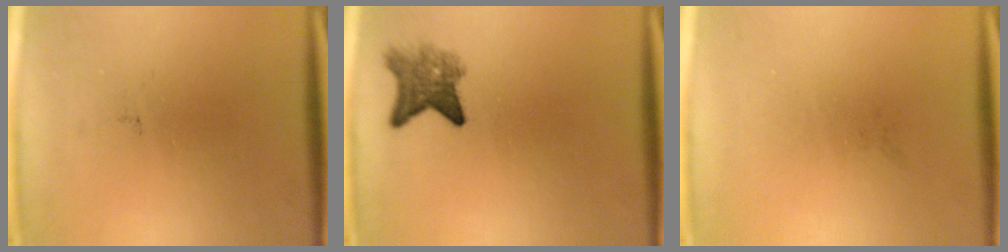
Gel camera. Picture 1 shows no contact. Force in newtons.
{"total": 4.5}
{"total": 0.0}